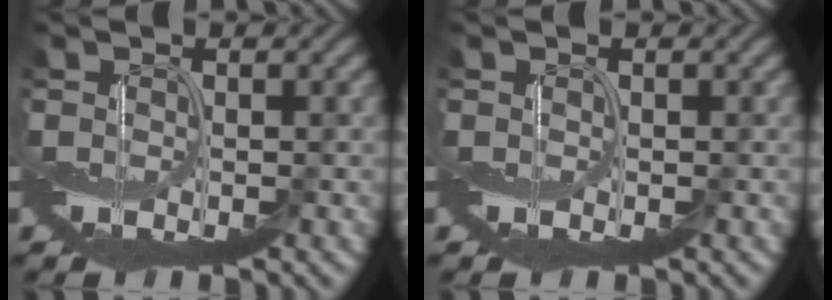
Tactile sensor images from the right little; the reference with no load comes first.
{"total": 0.0}